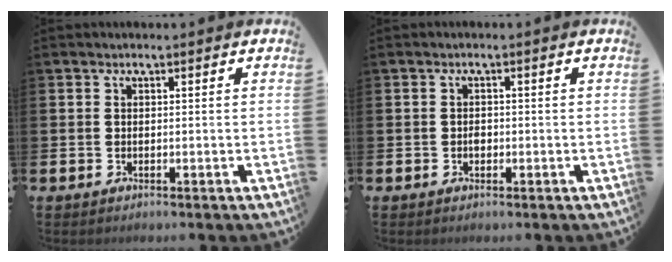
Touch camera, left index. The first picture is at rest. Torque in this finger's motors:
{"motor_torque": [0.26, 0.22, 0.00, 0.02]}